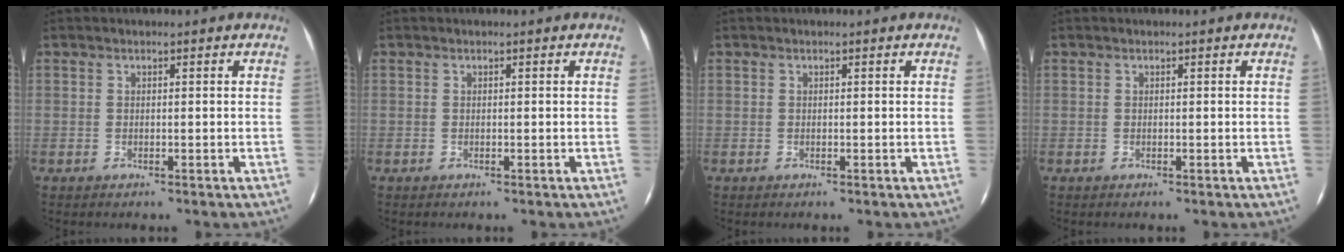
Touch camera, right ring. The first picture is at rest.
{"total": 0.0}
{"total": 0.0}
{"total": 0.0}